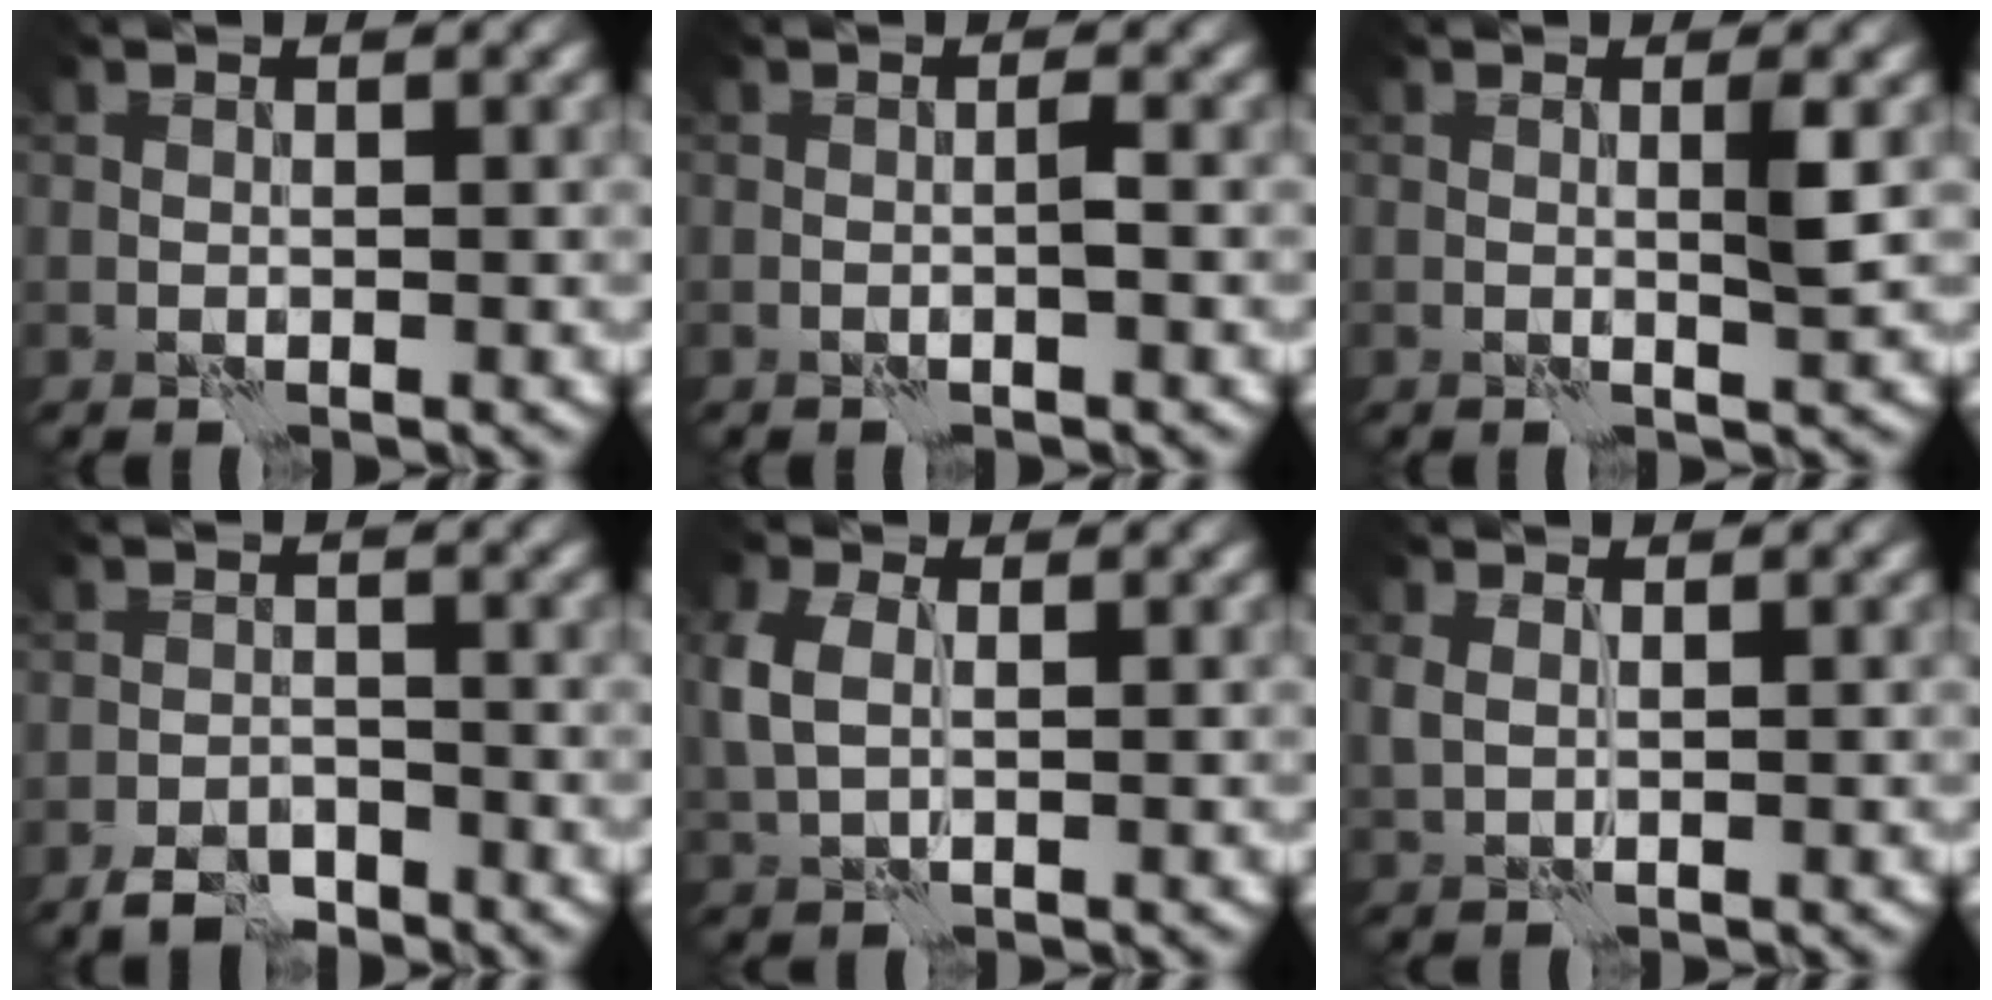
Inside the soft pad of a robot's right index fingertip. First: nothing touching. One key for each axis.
{"total": 0.8, "fx": -0.4, "fy": -0.3, "fz": 0.6, "tx": -0.011, "ty": 0.006, "tz": -0.007}
{"total": 1.5, "fx": 0.2, "fy": -0.3, "fz": 1.5, "tx": -0.025, "ty": -0.002, "tz": 0.002}
{"total": 3.3, "fx": -2.8, "fy": 1.2, "fz": 1.3, "tx": -0.020, "ty": 0.003, "tz": -0.055}
{"total": 3.2, "fx": 0.7, "fy": 2.2, "fz": 2.2, "tx": -0.068, "ty": 0.007, "tz": 0.012}
{"total": 1.2, "fx": 0.5, "fy": 0.8, "fz": 0.7, "tx": -0.023, "ty": 0.001, "tz": 0.015}